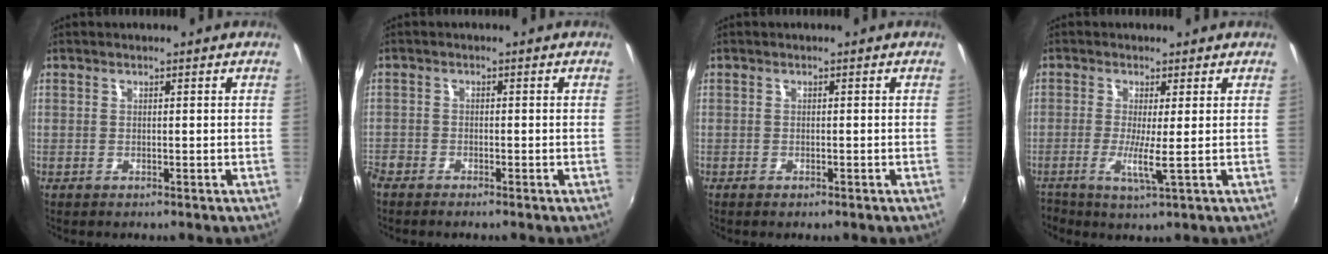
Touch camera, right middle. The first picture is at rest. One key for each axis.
{"total": 2.8, "fx": -2.5, "fy": 1.0, "fz": 0.8, "tx": -0.029, "ty": -0.012, "tz": -0.052}
{"total": 0.8, "fx": -0.7, "fy": 0.3, "fz": 0.4, "tx": -0.008, "ty": -0.004, "tz": -0.012}
{"total": 3.6, "fx": -0.6, "fy": -0.5, "fz": 3.5, "tx": -0.080, "ty": -0.010, "tz": -0.018}